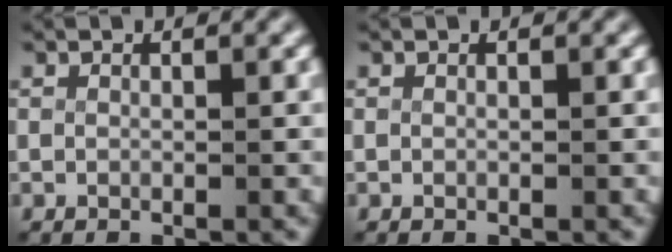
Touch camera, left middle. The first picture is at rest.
{"total": 0.0}